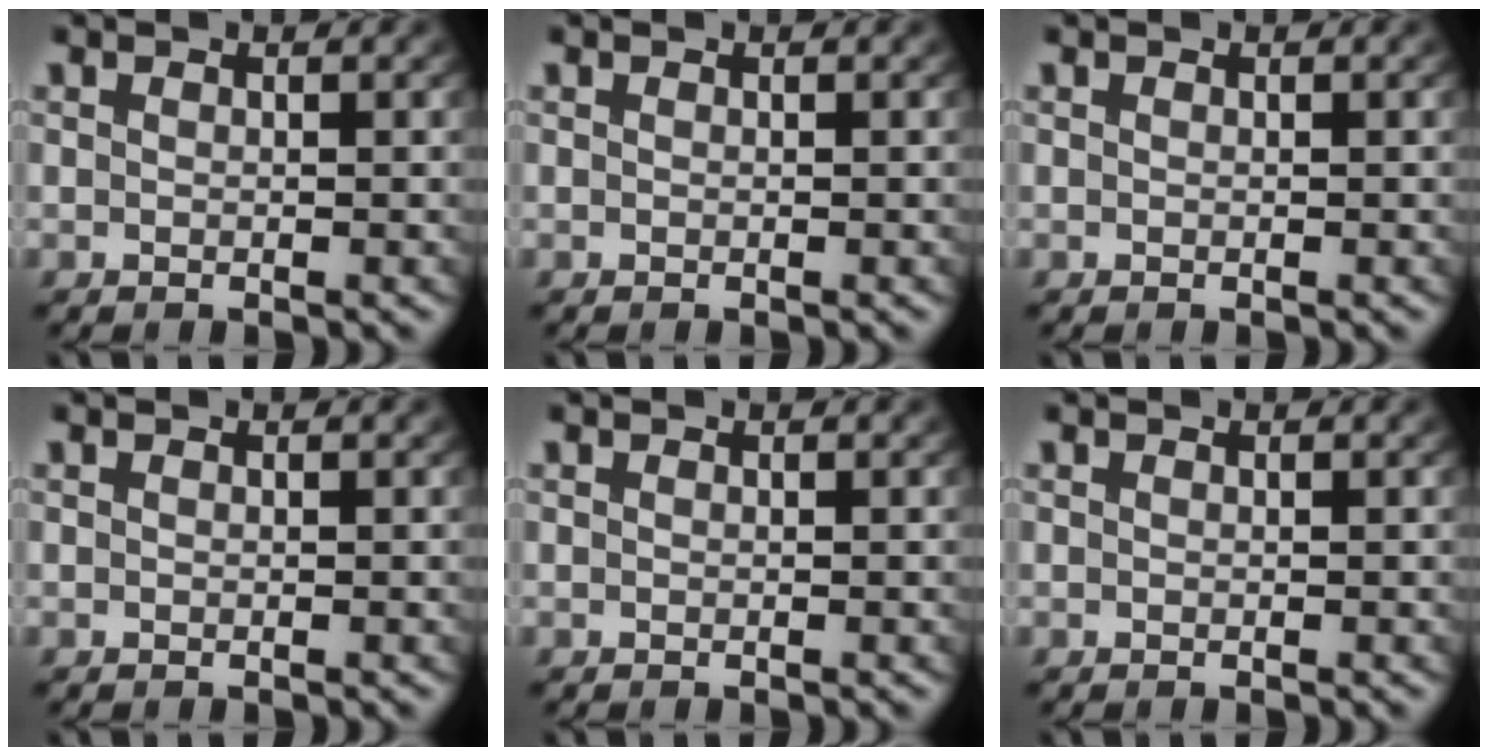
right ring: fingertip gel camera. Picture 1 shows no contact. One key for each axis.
{"total": 0.0}
{"total": 0.0}
{"total": 0.0}
{"total": 0.0}
{"total": 0.0}